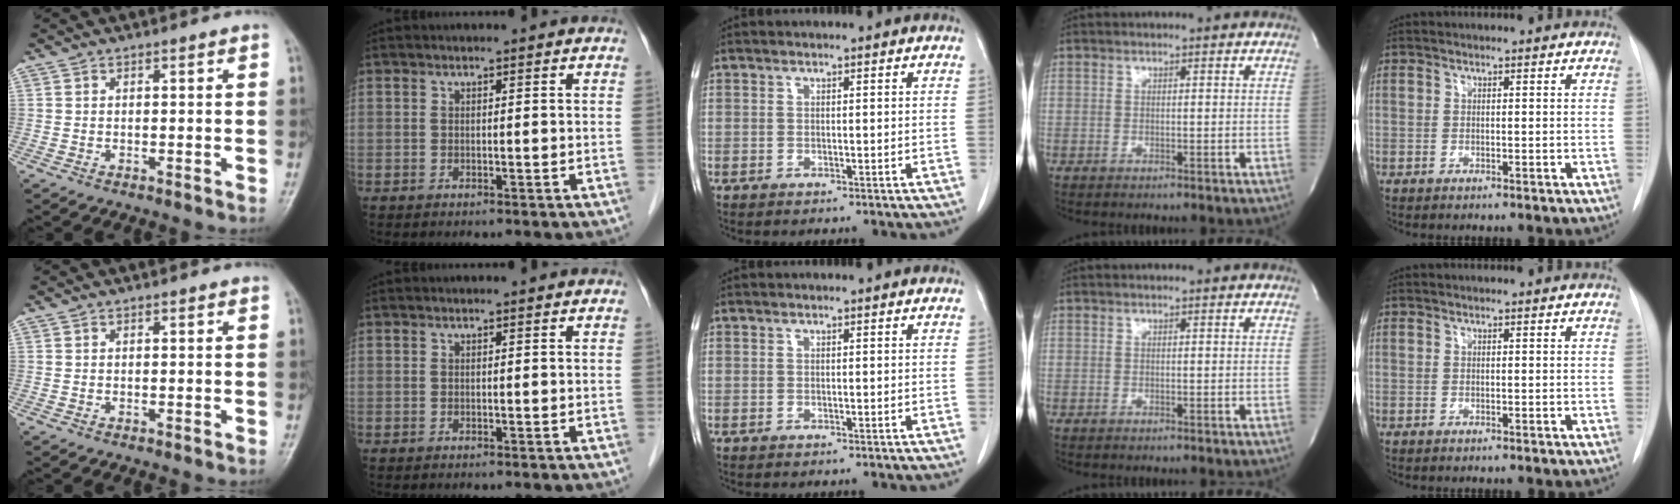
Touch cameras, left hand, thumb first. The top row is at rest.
{}